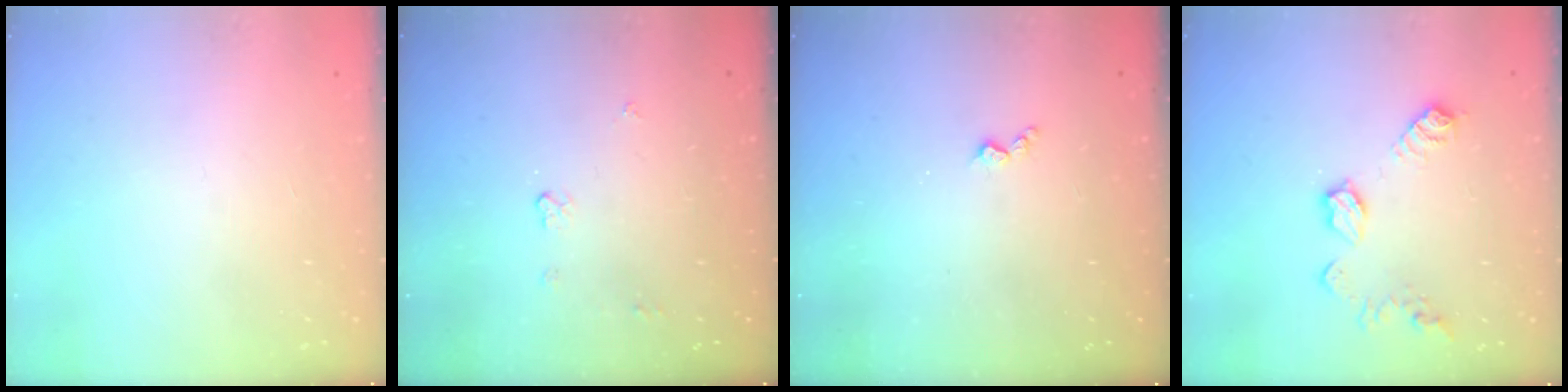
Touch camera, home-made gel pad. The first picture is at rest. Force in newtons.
{"total": 3.6, "press": 3.6, "slide": 0.0}
{"total": 3.0, "press": 2.9, "slide": 0.6}
{"total": 10.0, "press": 10.0, "slide": 0.3}